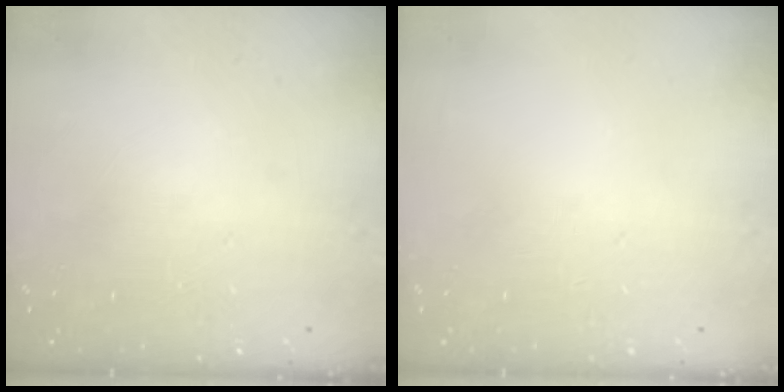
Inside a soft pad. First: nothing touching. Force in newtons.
{"total": 0.0}